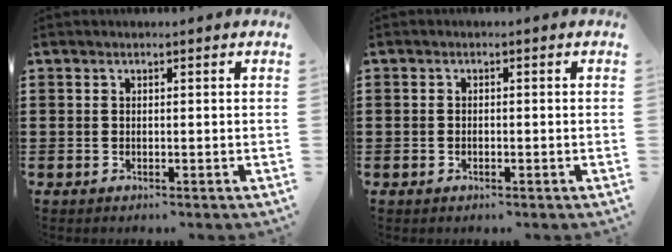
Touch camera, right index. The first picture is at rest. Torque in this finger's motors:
{"motor_torque": [-0.91, 1.23, -0.01, -0.01]}